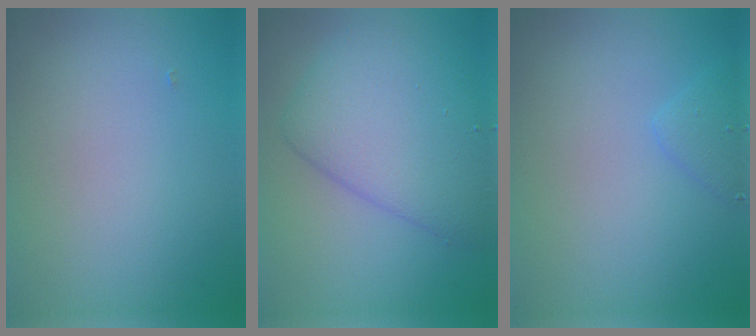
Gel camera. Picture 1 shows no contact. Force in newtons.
{"total": 6.6, "press": 6.6, "slide": 0.1}
{"total": 1.5, "press": 1.5, "slide": 0.0}